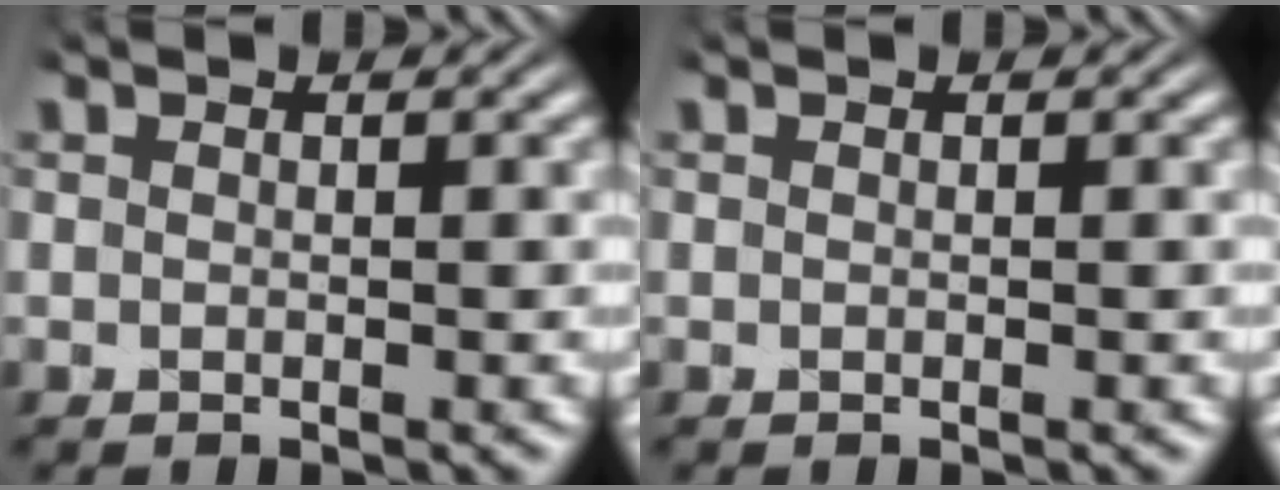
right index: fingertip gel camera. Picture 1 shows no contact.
{"total": 0.9, "force": [-0.2, -0.9, -0.3], "torque": [0.012, -0.009, 0.006]}